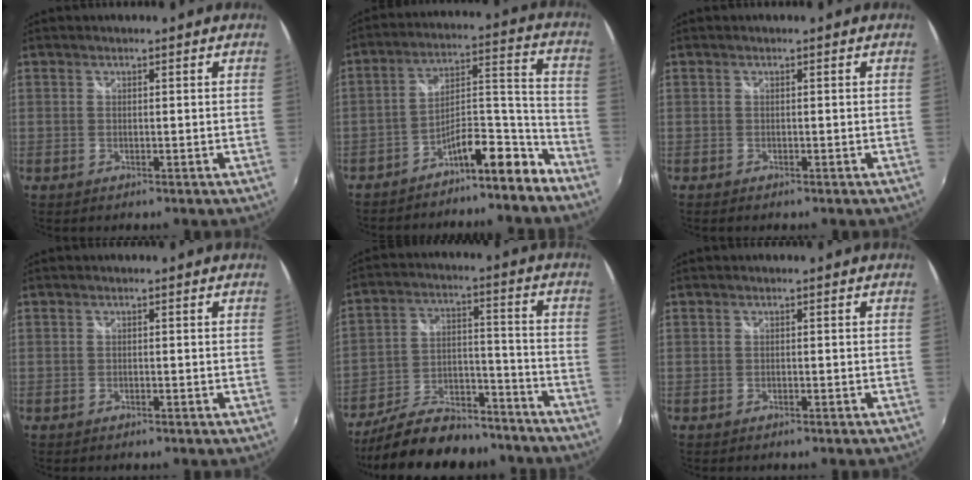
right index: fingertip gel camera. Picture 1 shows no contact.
{"total": 10.4, "force": [-8.7, 1.8, 5.4], "torque": [-0.082, 0.053, -0.136]}
{"total": 0.6, "force": [-0.5, 0.2, 0.2], "torque": [-0.008, -0.003, -0.011]}
{"total": 0.7, "force": [-0.6, 0.2, 0.3], "torque": [-0.006, 0.000, -0.010]}
{"total": 22.3, "force": [-18.6, 8.2, 9.4], "torque": [-0.180, 0.020, -0.260]}
{"total": 1.0, "force": [-0.9, 0.2, 0.5], "torque": [-0.012, -0.002, -0.014]}